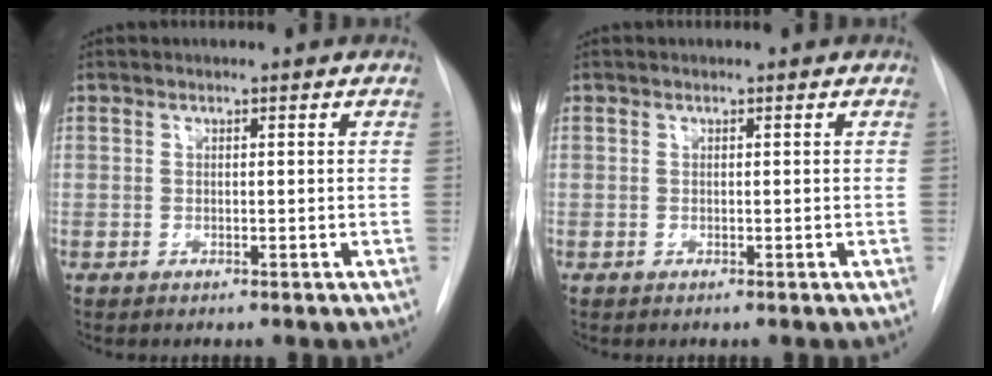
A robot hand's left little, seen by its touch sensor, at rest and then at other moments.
{"total": 0.0}